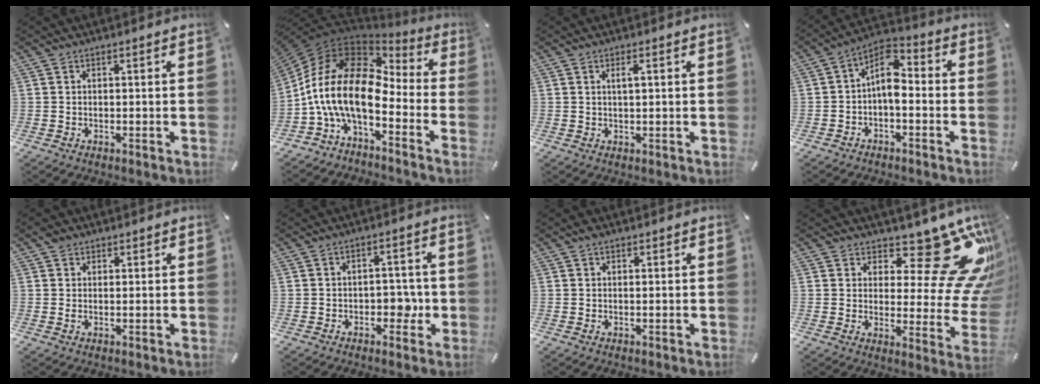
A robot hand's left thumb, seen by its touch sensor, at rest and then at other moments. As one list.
[{"total": 16.9, "force": [-3.3, 9.2, 13.7], "torque": [-0.297, 0.005, -0.064]}, {"total": 2.1, "force": [0.7, 0.4, 2.0], "torque": [-0.039, 0.004, 0.009]}, {"total": 7.8, "force": [-1.0, 4.5, 6.3], "torque": [-0.118, 0.000, -0.020]}, {"total": 1.7, "force": [0.9, 1.3, 0.6], "torque": [-0.014, 0.004, 0.017]}, {"total": 5.8, "force": [-1.4, 3.7, 4.2], "torque": [-0.053, 0.006, -0.025]}, {"total": 0.9, "force": [0.7, 0.4, 0.4], "torque": [-0.010, 0.002, 0.012]}, {"total": 18.3, "force": [11.9, 7.0, 12.0], "torque": [-0.143, -0.100, 0.192]}]